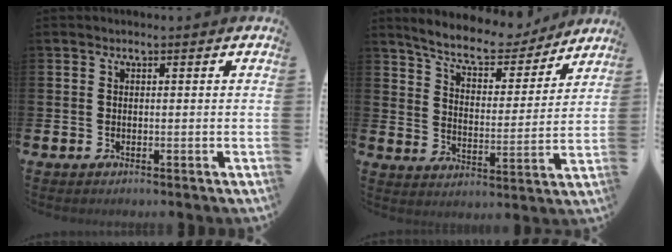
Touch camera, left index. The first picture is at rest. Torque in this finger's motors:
{"motor_torque": [1.07, -1.07, 0.23, 0.04]}